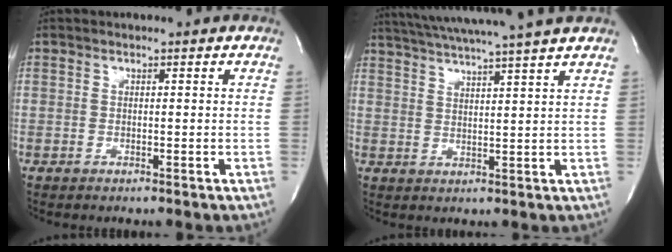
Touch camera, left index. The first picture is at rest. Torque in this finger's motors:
{"motor_torque": [1.01, -1.12, 0.23, 0.21]}